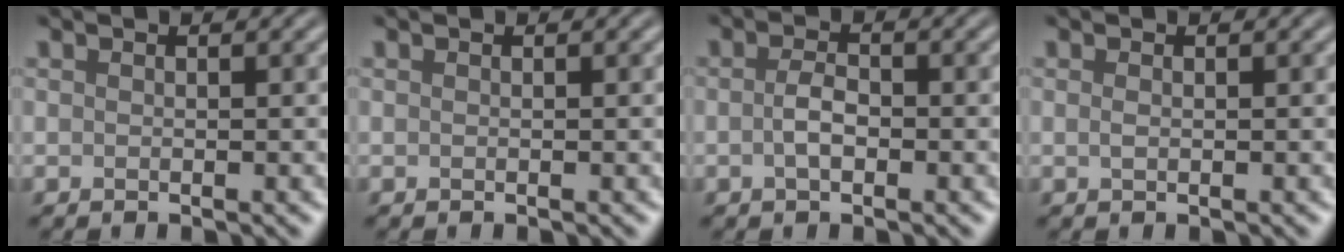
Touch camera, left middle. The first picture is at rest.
{"total": 0.0}
{"total": 2.0, "force": [-0.5, 1.0, 1.7], "torque": [-0.035, 0.002, -0.013]}
{"total": 0.6, "force": [0.1, 0.3, 0.5], "torque": [-0.012, 0.000, 0.001]}